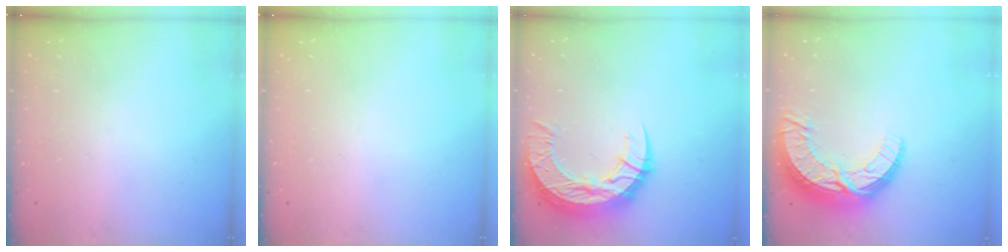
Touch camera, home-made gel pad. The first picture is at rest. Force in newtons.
{"total": 0.0}
{"total": 15.4, "press": 15.3, "slide": 1.1}
{"total": 15.2, "press": 15.2, "slide": 1.0}